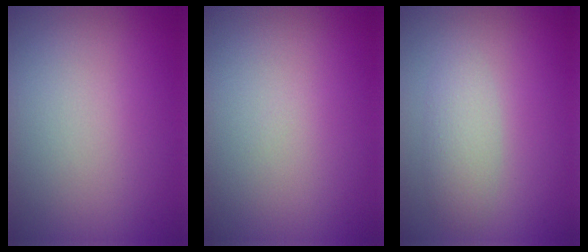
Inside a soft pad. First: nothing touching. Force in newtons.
{"total": 0.0}
{"total": 2.3, "press": 2.3, "slide": 0.1}